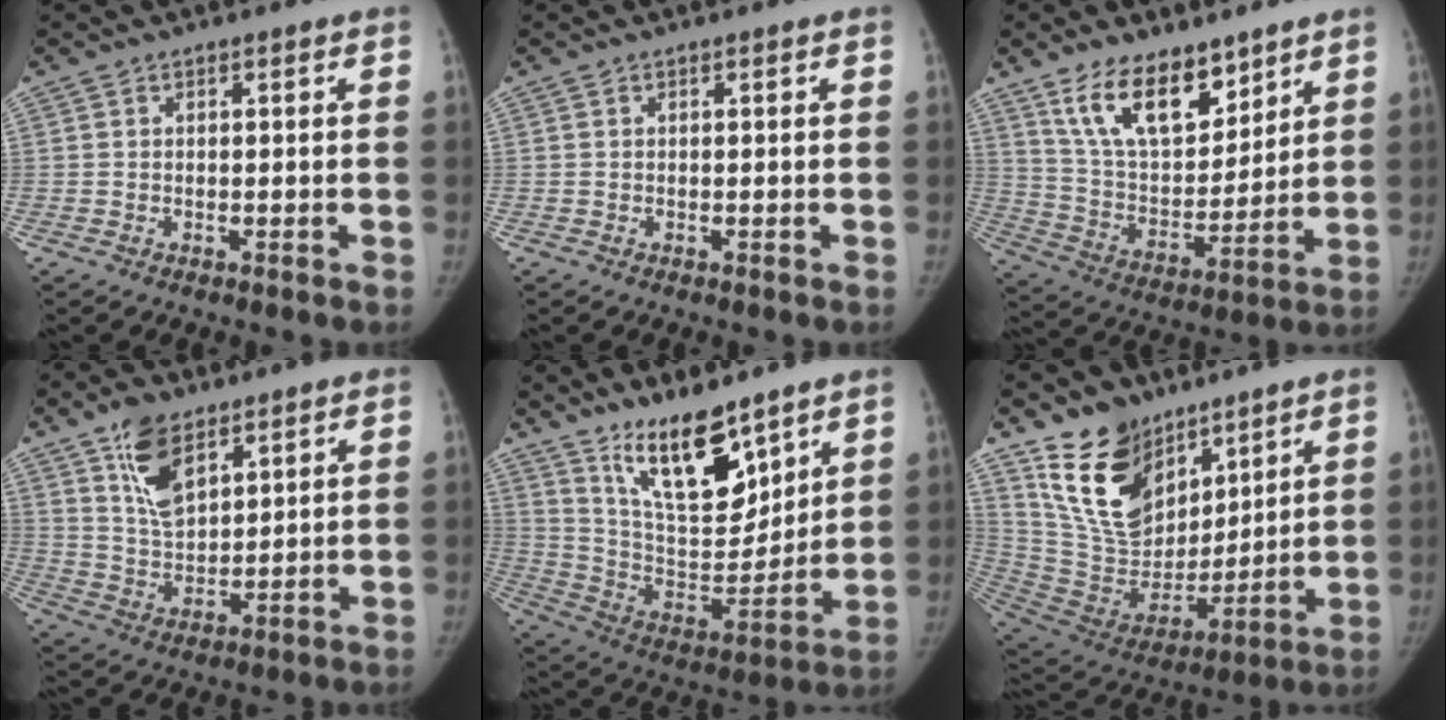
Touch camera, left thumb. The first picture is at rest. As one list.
[{"total": 0.0}, {"total": 15.8, "force": [10.6, 7.7, 8.8], "torque": [-0.109, -0.066, 0.203]}, {"total": 10.0, "force": [6.0, 5.2, 6.1], "torque": [-0.092, -0.036, 0.118]}, {"total": 17.6, "force": [12.3, 6.4, 10.8], "torque": [-0.132, -0.087, 0.228]}, {"total": 18.9, "force": [12.4, 11.3, 8.6], "torque": [-0.110, -0.069, 0.244]}]